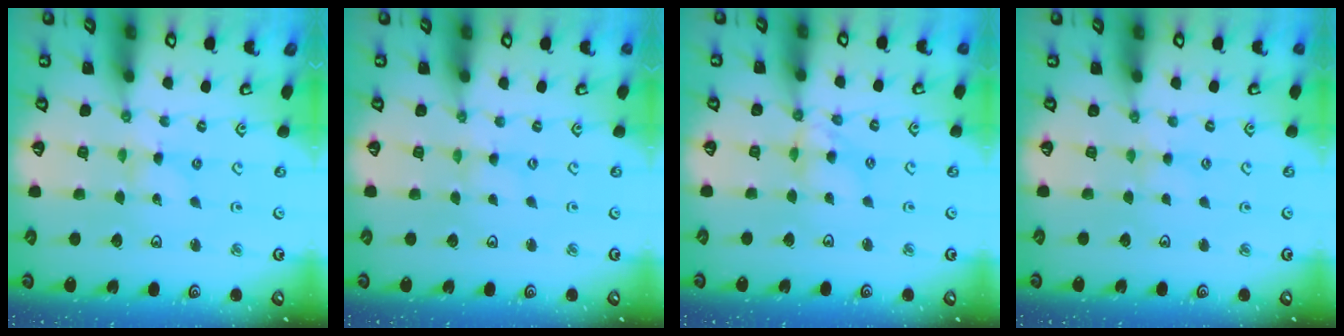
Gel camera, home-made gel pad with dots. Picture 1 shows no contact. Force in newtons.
{"total": 0.0}
{"total": 6.7, "press": 6.7, "slide": 0.6}
{"total": 1.8, "press": 1.8, "slide": 0.4}